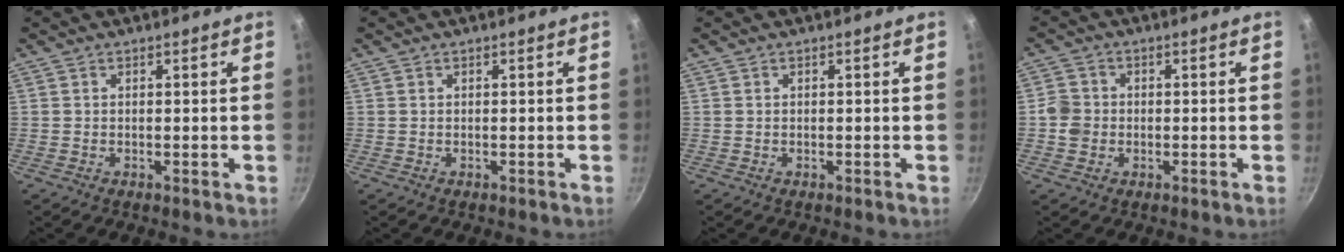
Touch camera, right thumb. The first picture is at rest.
{"total": 0.0}
{"total": 0.0}
{"total": 4.0, "force": [-0.7, 3.7, 1.5], "torque": [-0.015, 0.013, -0.020]}